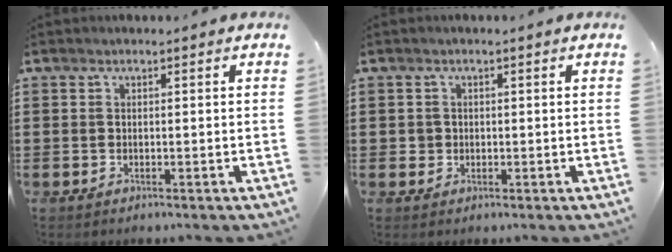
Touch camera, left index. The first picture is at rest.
{"total": 1.2, "force": [0.0, 1.2, 0.2], "torque": [-0.007, 0.007, -0.002]}